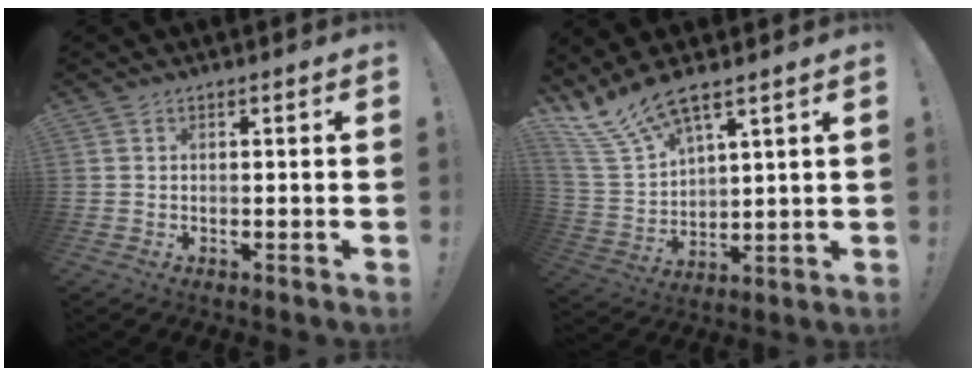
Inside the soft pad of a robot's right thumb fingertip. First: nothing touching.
{"total": 12.1, "force": [9.9, 3.5, 5.9], "torque": [-0.128, -0.062, 0.184]}